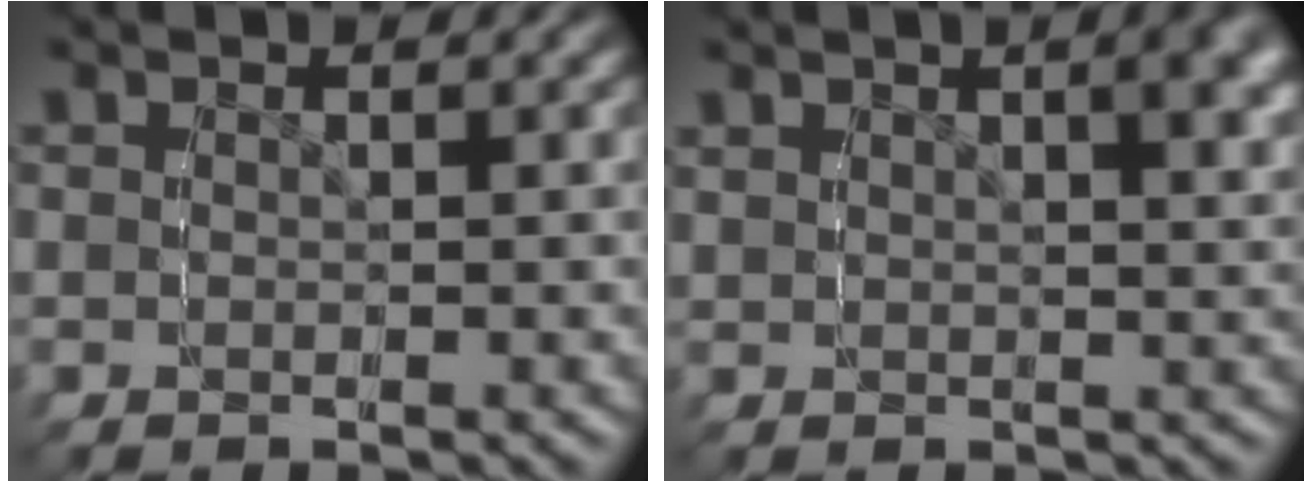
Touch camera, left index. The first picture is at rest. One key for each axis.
{"total": 1.4, "fx": 0.9, "fy": -1.0, "fz": 0.1, "tx": 0.003, "ty": 0.020, "tz": 0.012}